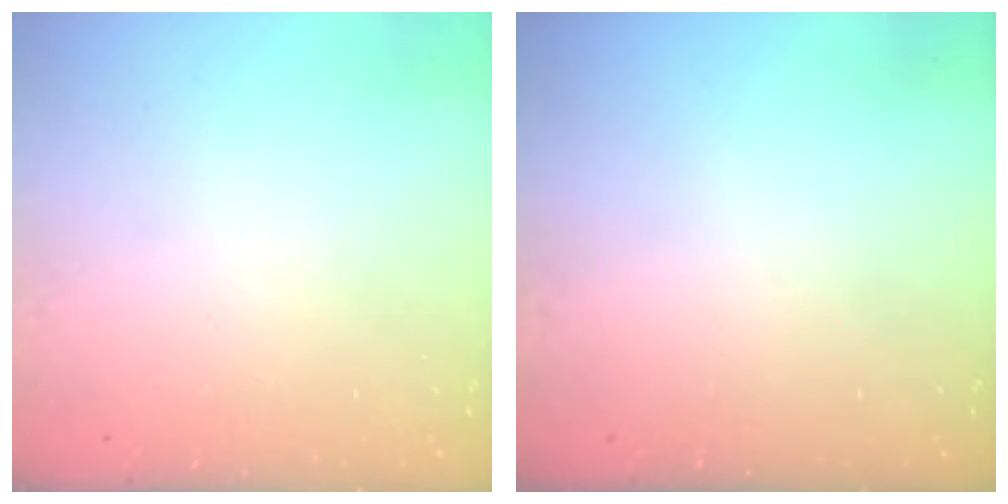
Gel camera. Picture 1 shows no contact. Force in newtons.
{"total": 0.0}